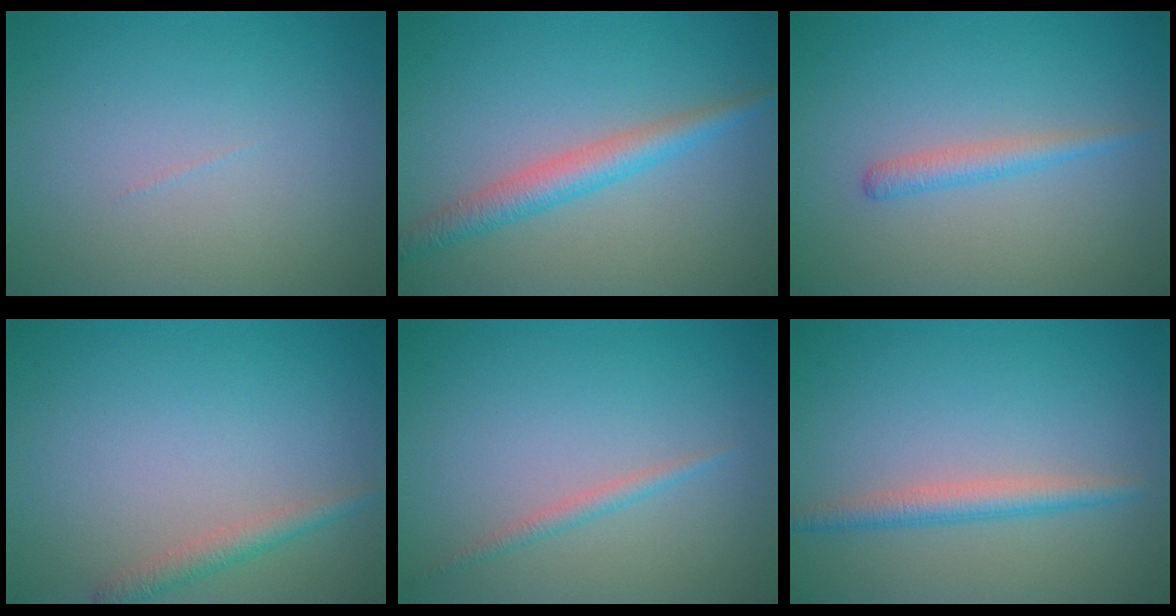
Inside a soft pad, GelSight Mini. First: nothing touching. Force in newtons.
{"total": 3.3, "press": 3.3, "slide": 0.1}
{"total": 1.7, "press": 1.7, "slide": 0.1}
{"total": 1.8, "press": 1.8, "slide": 0.1}
{"total": 1.2, "press": 1.2, "slide": 0.1}
{"total": 2.4, "press": 2.4, "slide": 0.1}